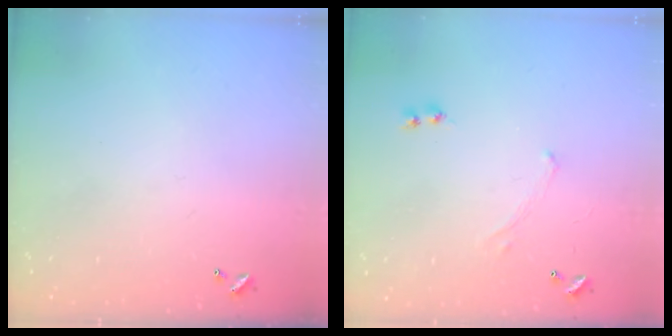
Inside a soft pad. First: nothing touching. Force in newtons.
{"total": 0.7, "press": 0.6, "slide": 0.2}